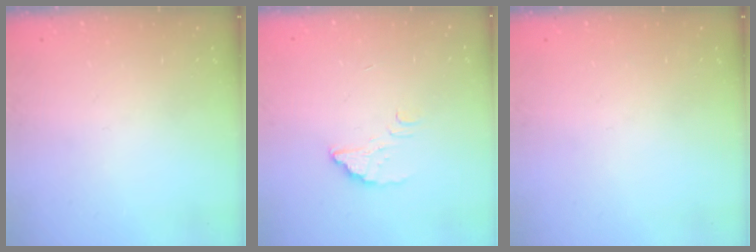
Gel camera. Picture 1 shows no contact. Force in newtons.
{"total": 2.4, "press": 2.4, "slide": 0.2}
{"total": 0.0}